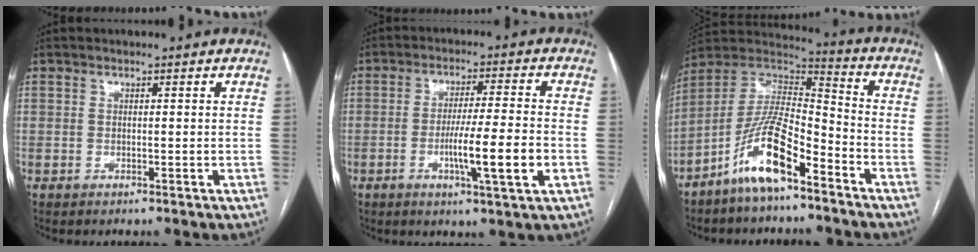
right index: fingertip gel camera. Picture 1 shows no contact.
{"total": 9.6, "force": [-2.7, -0.3, 9.2], "torque": [-0.160, -0.008, -0.046]}
{"total": 13.1, "force": [-8.1, 3.1, 9.9], "torque": [-0.194, 0.012, -0.150]}